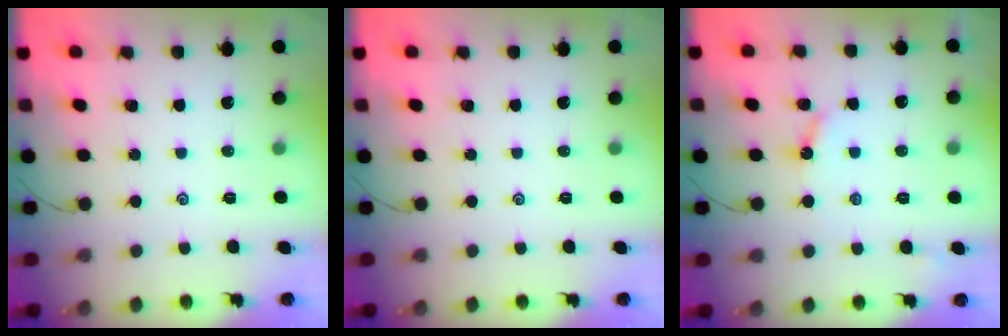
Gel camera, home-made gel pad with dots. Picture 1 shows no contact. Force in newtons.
{"total": 0.0}
{"total": 4.0, "press": 3.9, "slide": 0.5}